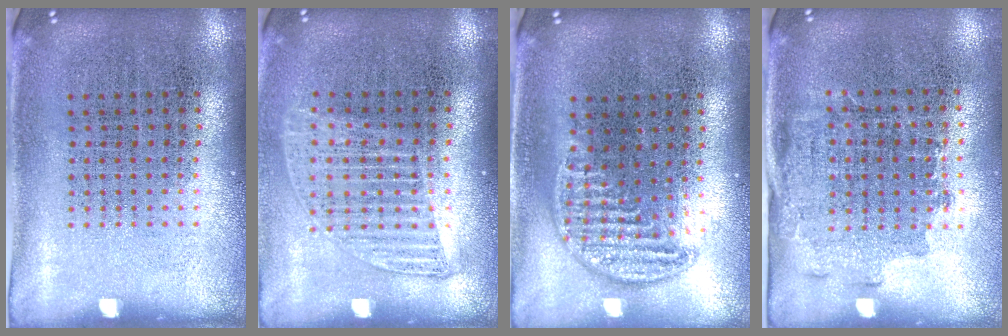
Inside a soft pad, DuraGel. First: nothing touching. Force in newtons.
{"total": 1.2, "press": 1.1, "slide": 0.6}
{"total": 0.8, "press": 0.8, "slide": 0.1}
{"total": 1.5, "press": 1.2, "slide": 0.9}